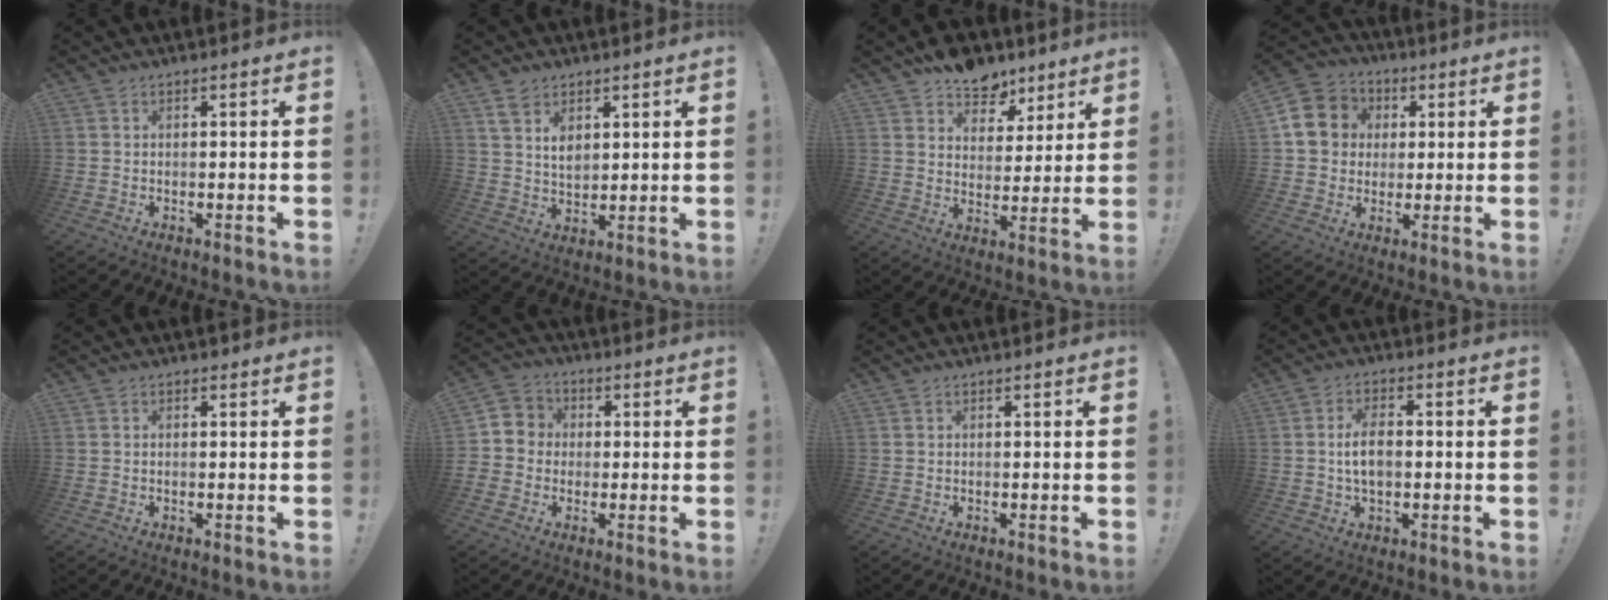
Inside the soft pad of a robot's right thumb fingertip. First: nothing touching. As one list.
[{"total": 6.5, "force": [3.9, 4.3, 2.8], "torque": [-0.043, -0.022, 0.071]}, {"total": 10.3, "force": [7.8, 6.1, 2.7], "torque": [-0.036, -0.059, 0.148]}, {"total": 12.2, "force": [1.8, 11.2, 4.6], "torque": [-0.073, 0.013, 0.043]}, {"total": 0.0}, {"total": 5.8, "force": [-1.3, 5.5, 1.3], "torque": [-0.026, 0.018, -0.023]}, {"total": 0.0}, {"total": 7.1, "force": [-0.4, 3.8, 6.0], "torque": [-0.109, 0.005, -0.009]}]